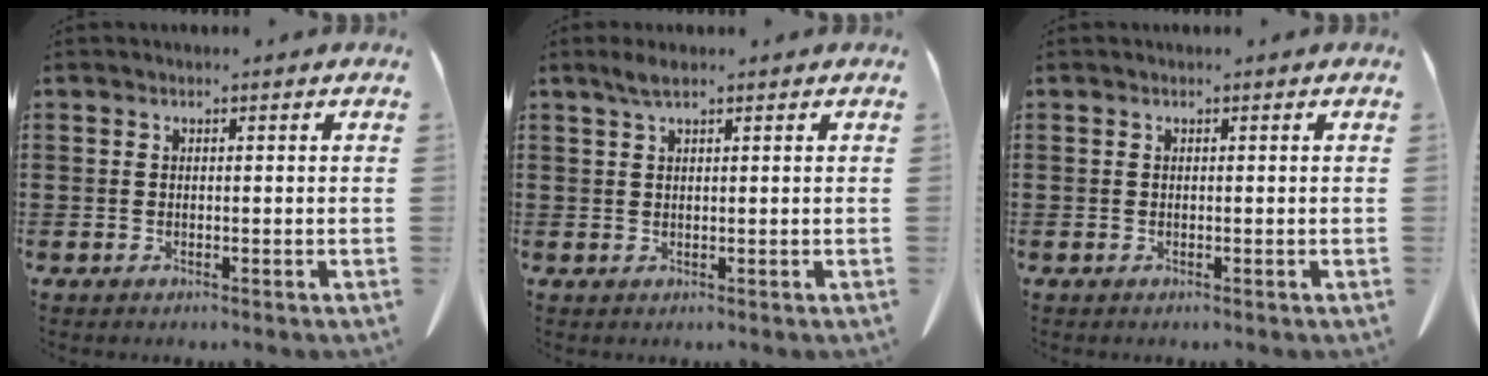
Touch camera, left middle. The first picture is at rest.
{"total": 2.2, "force": [1.4, 0.3, 1.6], "torque": [-0.034, 0.002, 0.026]}
{"total": 0.0}